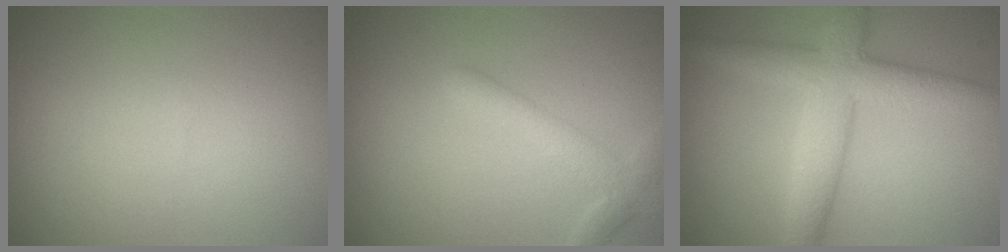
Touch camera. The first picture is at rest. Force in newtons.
{"total": 2.8, "press": 2.8, "slide": 0.2}
{"total": 5.5, "press": 5.5, "slide": 0.1}